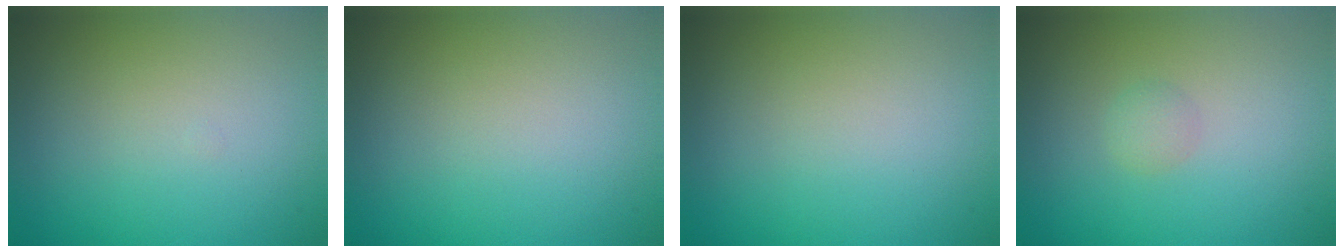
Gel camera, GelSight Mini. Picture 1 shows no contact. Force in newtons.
{"total": 0.0}
{"total": 0.0}
{"total": 1.0, "press": 1.0, "slide": 0.1}